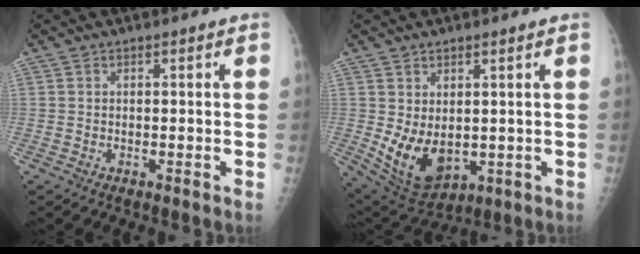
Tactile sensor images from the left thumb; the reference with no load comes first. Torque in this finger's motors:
{"motor_torque": [0.85, 0.89, 1.25, 0.04, 0.10]}